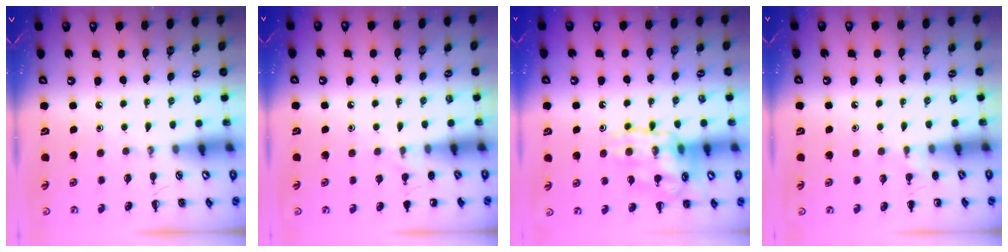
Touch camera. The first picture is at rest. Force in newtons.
{"total": 5.6, "press": 5.2, "slide": 1.9}
{"total": 14.2, "press": 14.1, "slide": 1.1}
{"total": 5.9, "press": 5.7, "slide": 1.6}